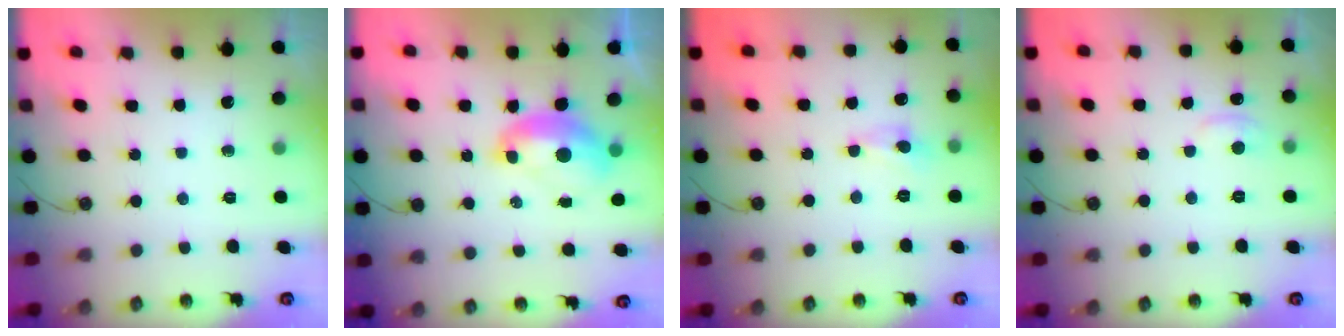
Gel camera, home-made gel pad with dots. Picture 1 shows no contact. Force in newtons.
{"total": 2.1, "press": 2.0, "slide": 0.7}
{"total": 1.0, "press": 0.9, "slide": 0.6}
{"total": 2.0, "press": 1.9, "slide": 0.6}